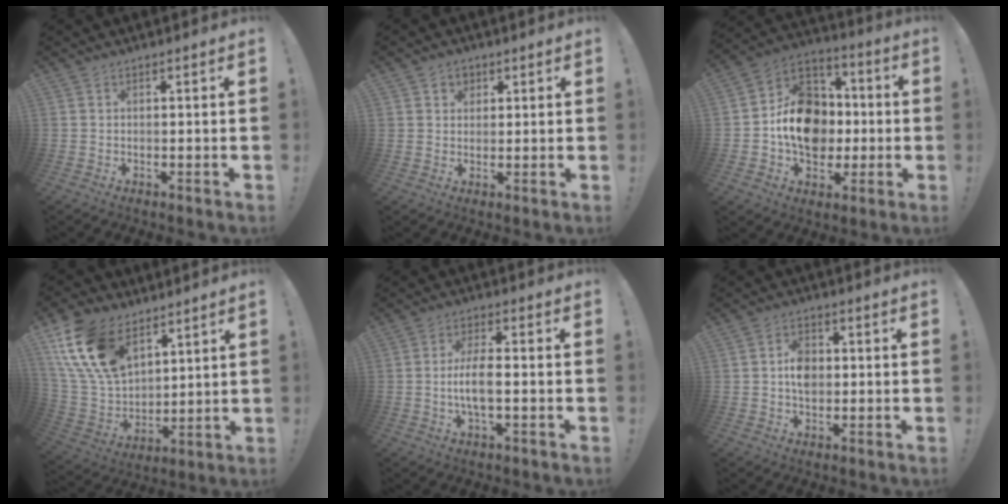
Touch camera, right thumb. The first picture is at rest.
{"total": 3.7, "force": [1.5, 3.3, 0.6], "torque": [-0.002, -0.006, 0.025]}
{"total": 16.9, "force": [-2.0, 13.7, 9.7], "torque": [-0.139, 0.025, -0.027]}
{"total": 19.1, "force": [10.0, 11.9, 11.0], "torque": [-0.225, -0.047, 0.191]}
{"total": 7.1, "force": [-1.3, 1.8, 6.7], "torque": [-0.134, -0.001, -0.026]}
{"total": 6.1, "force": [-0.3, 4.3, 4.3], "torque": [-0.063, 0.003, -0.008]}